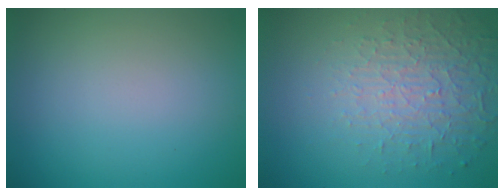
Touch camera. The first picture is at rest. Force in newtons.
{"total": 4.9, "press": 3.2, "slide": 3.7}